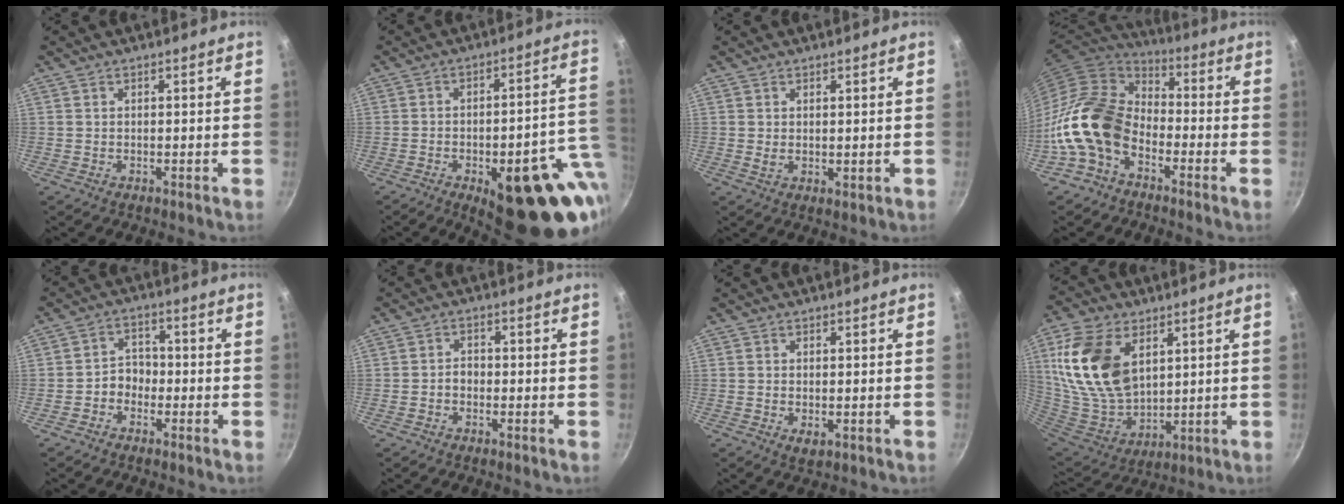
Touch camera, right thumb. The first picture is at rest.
{"total": 23.1, "force": [-7.0, 8.7, 20.2], "torque": [-0.204, 0.017, -0.084]}
{"total": 1.7, "force": [0.9, 0.7, 1.2], "torque": [-0.016, -0.017, 0.013]}
{"total": 14.9, "force": [-5.6, 10.4, 9.1], "torque": [-0.142, 0.058, -0.131]}
{"total": 3.9, "force": [-1.7, 3.1, 1.7], "torque": [-0.001, 0.029, -0.035]}
{"total": 2.0, "force": [-0.8, 1.5, 1.0], "torque": [-0.009, 0.016, -0.015]}
{"total": 1.9, "force": [-0.3, 1.1, 1.5], "torque": [-0.025, -0.007, -0.002]}
{"total": 19.8, "force": [6.7, 12.4, 13.8], "torque": [-0.252, -0.032, 0.141]}